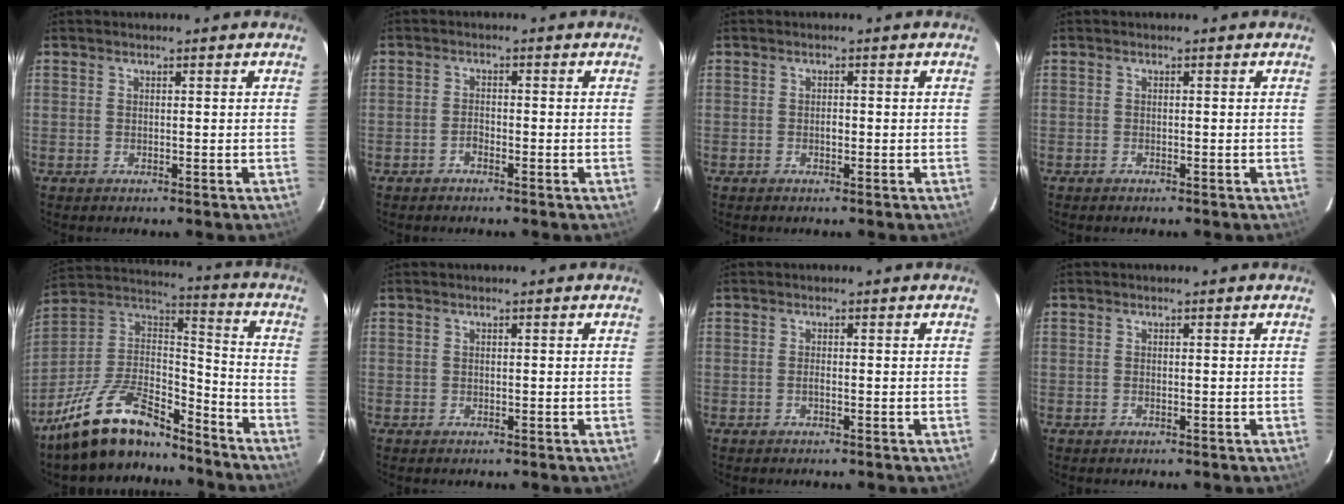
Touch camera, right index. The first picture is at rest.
{"total": 1.6, "force": [-1.1, 0.8, 0.7], "torque": [-0.014, 0.004, -0.022]}
{"total": 0.9, "force": [-0.3, 0.6, 0.6], "torque": [-0.011, 0.003, -0.005]}
{"total": 0.6, "force": [-0.6, 0.2, 0.2], "torque": [-0.004, 0.000, -0.012]}
{"total": 20.2, "force": [-15.4, 7.3, 10.7], "torque": [-0.225, 0.009, -0.267]}
{"total": 0.0}
{"total": 0.7, "force": [-0.3, 0.2, 0.6], "torque": [-0.011, 0.002, -0.007]}
{"total": 0.0}